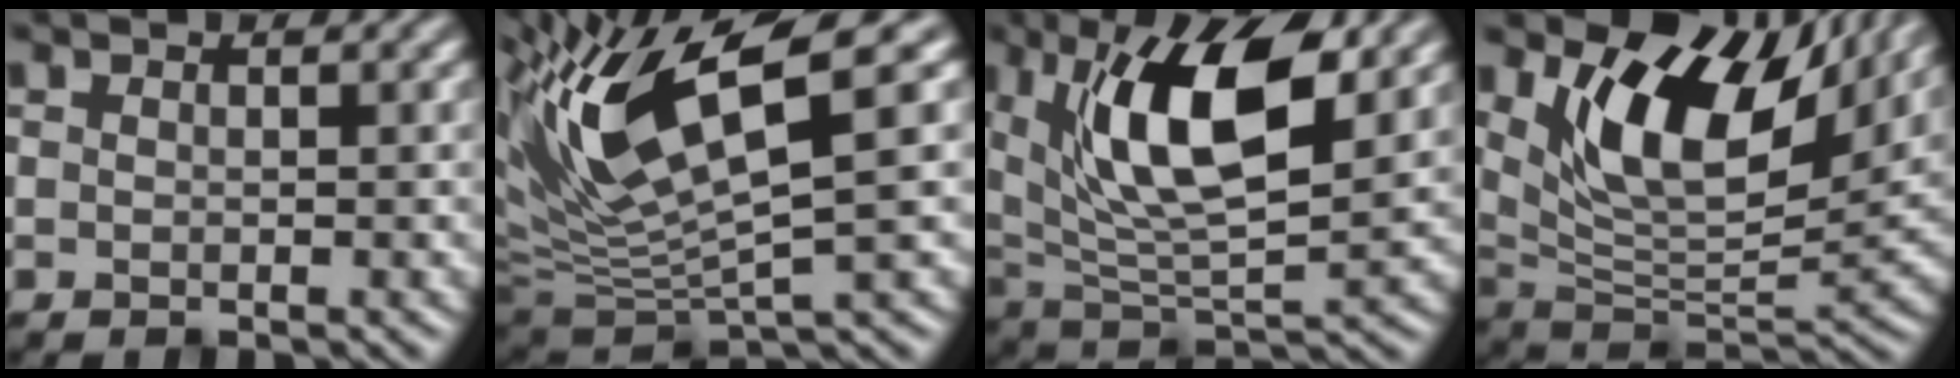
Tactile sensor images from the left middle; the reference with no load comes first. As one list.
[{"total": 10.0, "force": [4.6, 2.7, 8.4], "torque": [-0.171, 0.007, 0.092]}, {"total": 10.7, "force": [4.2, 4.1, 9.0], "torque": [-0.158, -0.002, 0.072]}, {"total": 11.3, "force": [5.9, 4.9, 8.3], "torque": [-0.147, -0.002, 0.107]}]